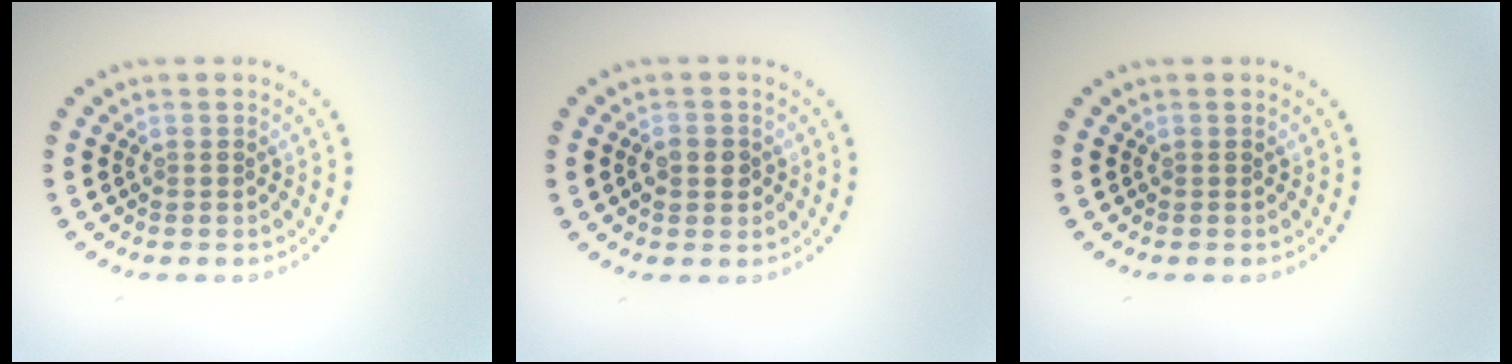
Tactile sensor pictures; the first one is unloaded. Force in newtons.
{"total": 1.9, "press": 1.9, "slide": 0.3}
{"total": 0.0}